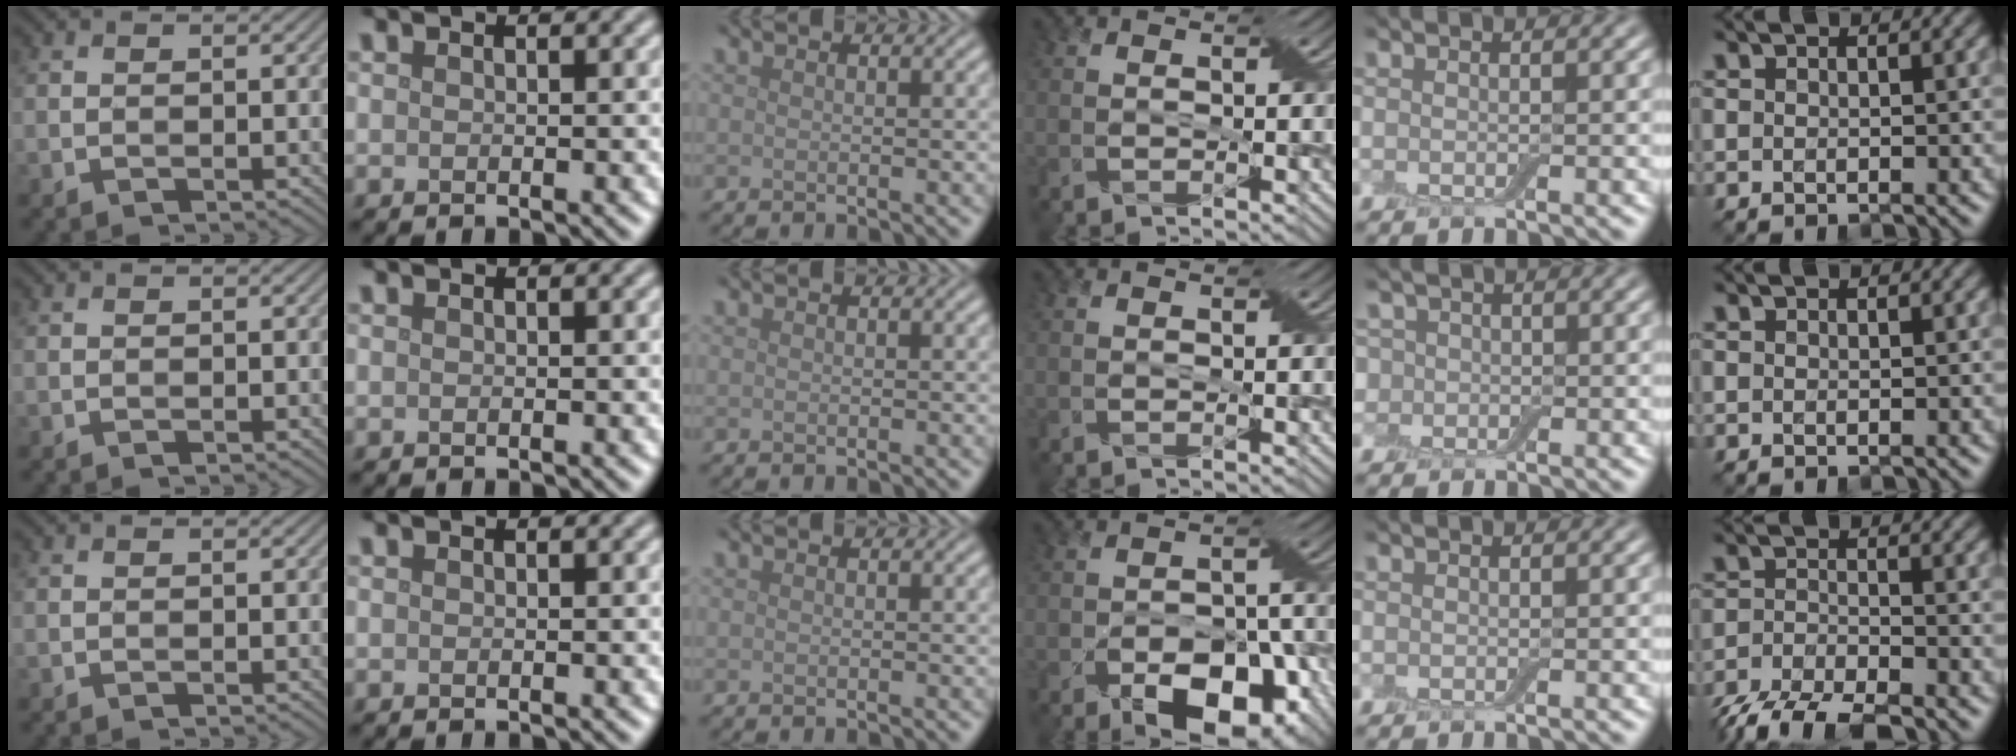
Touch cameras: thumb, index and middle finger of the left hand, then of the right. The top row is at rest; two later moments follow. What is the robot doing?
{"motion": "fold", "object": "bandage"}